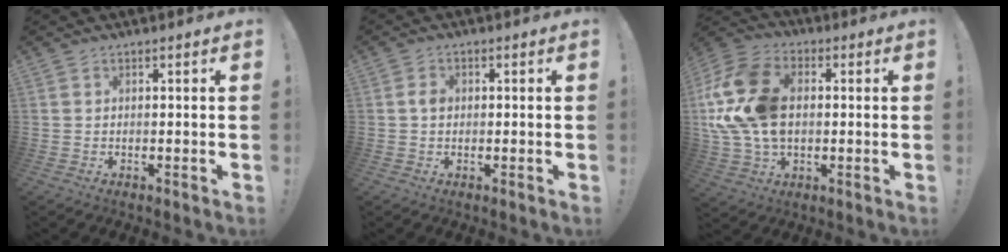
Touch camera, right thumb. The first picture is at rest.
{"total": 2.7, "force": [-0.1, 1.9, 1.8], "torque": [-0.036, 0.009, -0.002]}
{"total": 19.4, "force": [1.7, 14.0, 13.3], "torque": [-0.257, 0.010, 0.037]}